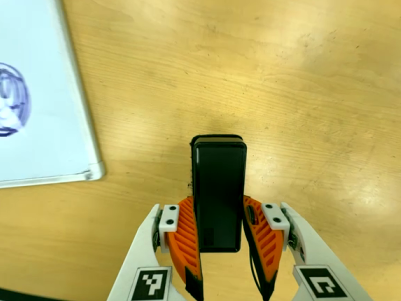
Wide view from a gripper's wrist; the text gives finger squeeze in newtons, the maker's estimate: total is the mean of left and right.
{"total": 5.3, "left": 3.6, "right": 6.9}